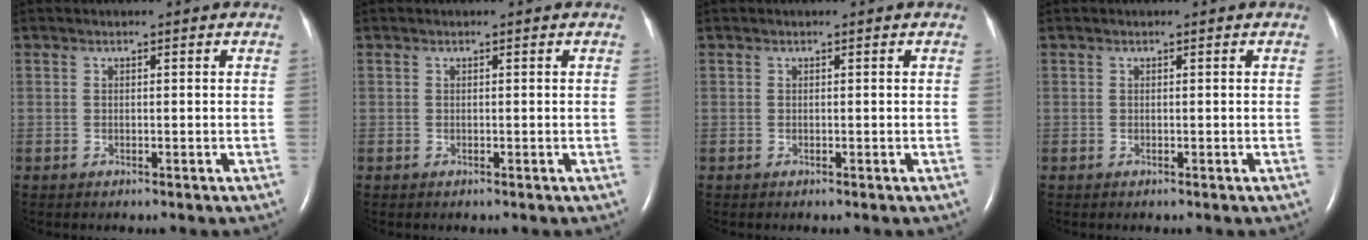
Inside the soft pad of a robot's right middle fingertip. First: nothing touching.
{"total": 0.0}
{"total": 0.0}
{"total": 0.0}